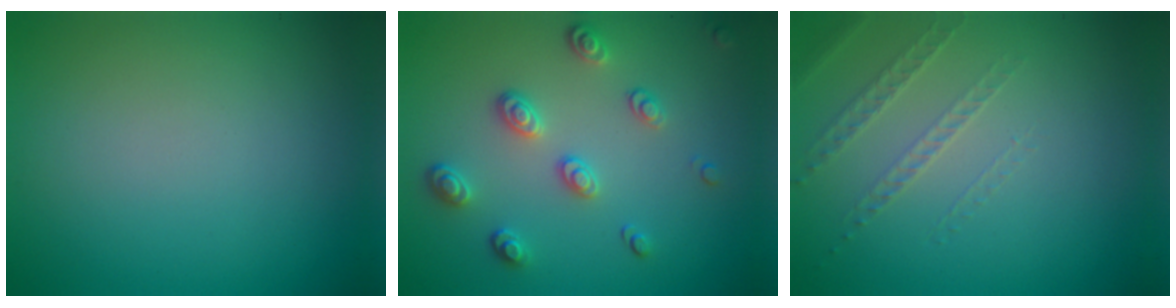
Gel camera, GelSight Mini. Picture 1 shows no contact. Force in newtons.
{"total": 2.8, "press": 2.4, "slide": 1.4}
{"total": 1.3, "press": 0.9, "slide": 0.9}